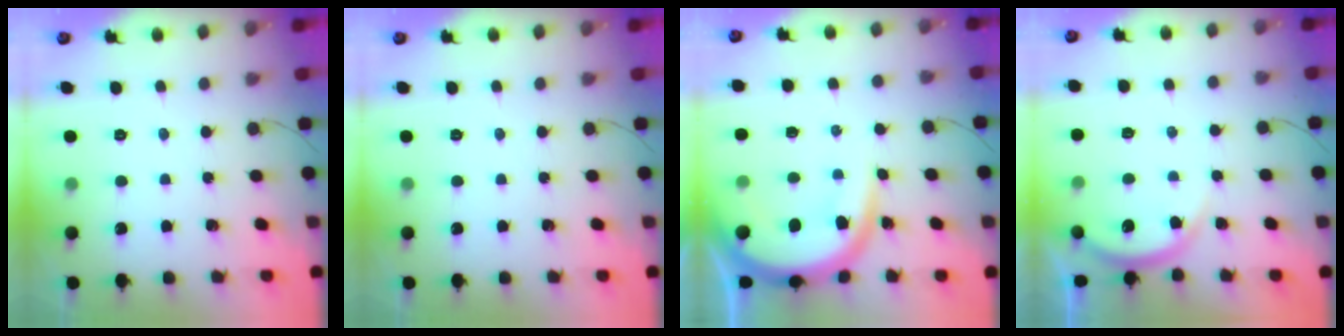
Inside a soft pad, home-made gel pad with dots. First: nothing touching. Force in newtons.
{"total": 0.0}
{"total": 13.2, "press": 13.2, "slide": 1.4}
{"total": 3.8, "press": 3.8, "slide": 0.2}